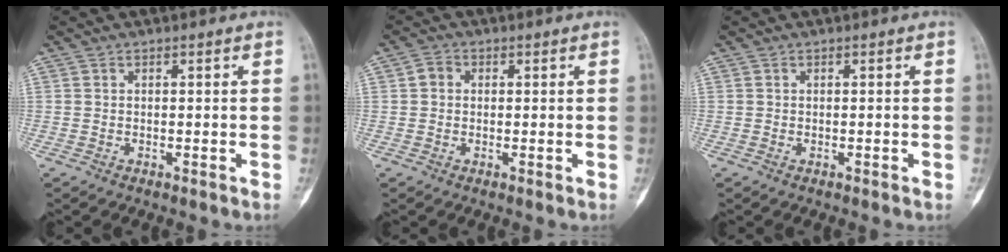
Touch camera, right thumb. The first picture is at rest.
{"total": 2.1, "force": [0.2, 1.9, 1.0], "torque": [-0.010, 0.006, 0.002]}
{"total": 0.0}